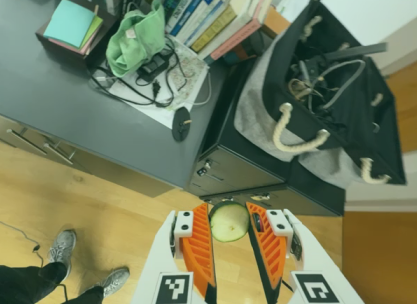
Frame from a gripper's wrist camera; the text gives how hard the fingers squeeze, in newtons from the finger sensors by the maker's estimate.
{"total": 8.5, "left": 8.7, "right": 8.3}